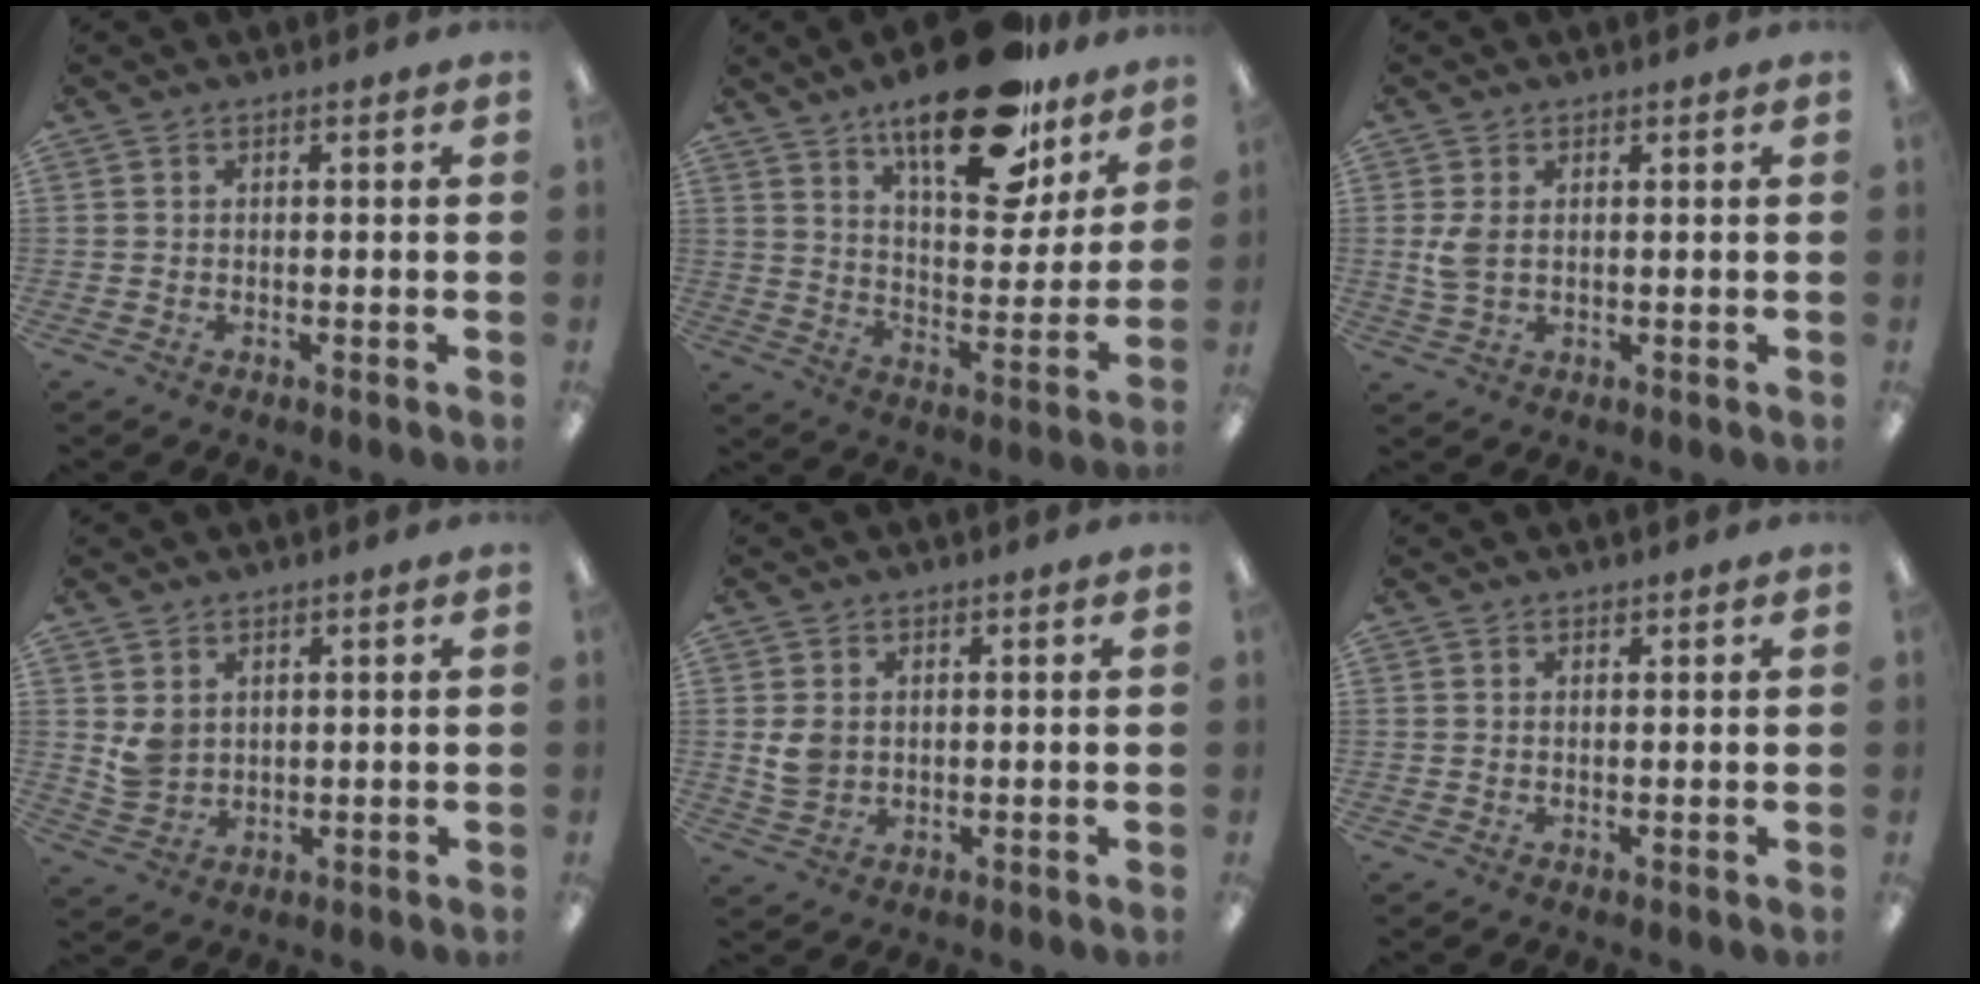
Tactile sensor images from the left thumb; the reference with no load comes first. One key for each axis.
{"total": 23.6, "fx": 16.2, "fy": 9.7, "fz": 14.1, "tx": -0.197, "ty": -0.098, "tz": 0.270}
{"total": 4.1, "fx": 0.5, "fy": 2.5, "fz": 3.2, "tx": -0.077, "ty": 0.000, "tz": 0.007}
{"total": 4.4, "fx": 2.2, "fy": 3.5, "fz": 1.5, "tx": -0.028, "ty": -0.004, "tz": 0.043}
{"total": 4.4, "fx": 0.8, "fy": 3.6, "fz": 2.4, "tx": -0.038, "ty": 0.004, "tz": 0.016}
{"total": 0.6, "fx": 0.5, "fy": 0.2, "fz": 0.0, "tx": 0.000, "ty": 0.001, "tz": 0.010}